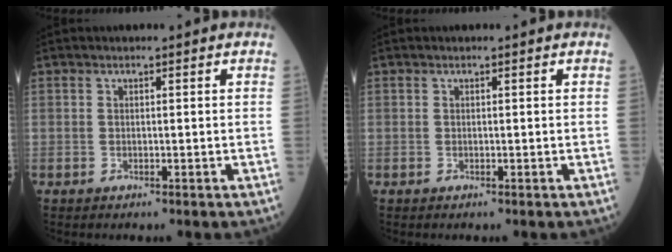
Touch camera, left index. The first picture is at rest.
{"total": 0.0}